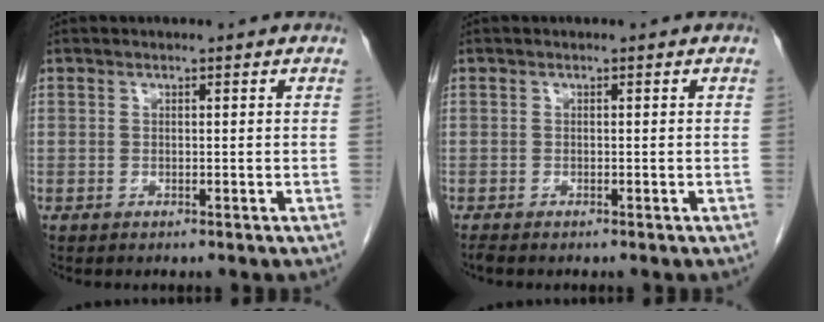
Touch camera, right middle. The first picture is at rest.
{"total": 0.5, "force": [-0.5, 0.0, 0.1], "torque": [-0.010, -0.004, -0.014]}